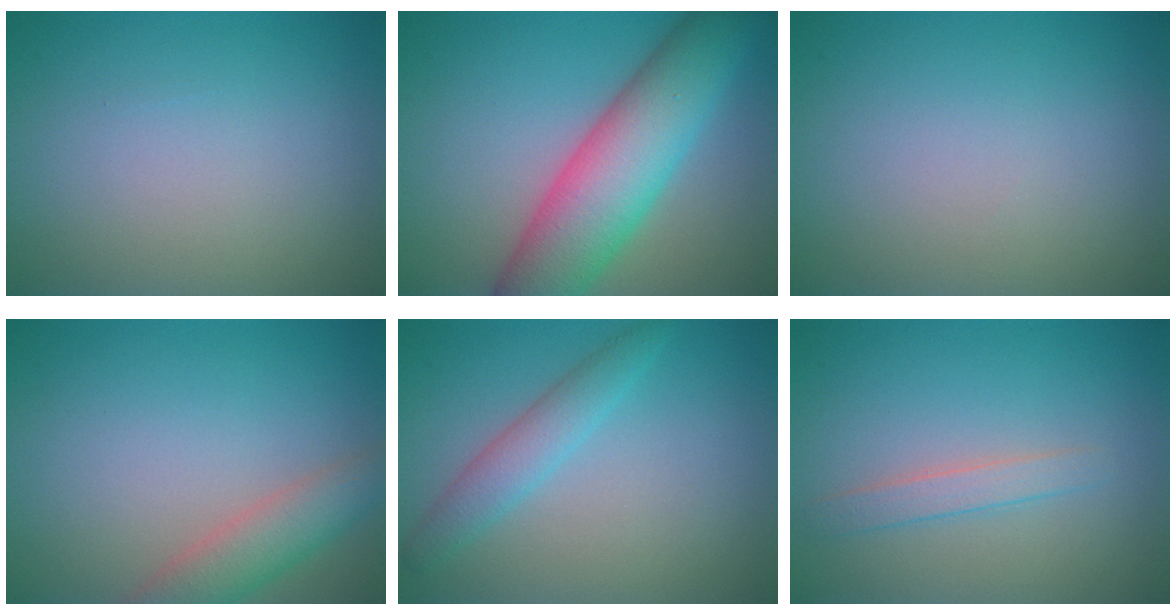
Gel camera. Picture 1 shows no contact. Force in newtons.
{"total": 9.6, "press": 9.6, "slide": 0.3}
{"total": 0.0}
{"total": 3.8, "press": 3.8, "slide": 0.3}
{"total": 2.7, "press": 2.7, "slide": 0.1}
{"total": 1.7, "press": 1.7, "slide": 0.0}